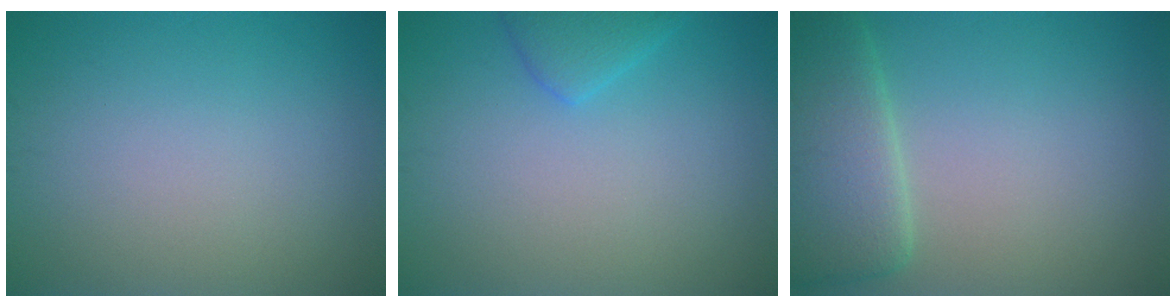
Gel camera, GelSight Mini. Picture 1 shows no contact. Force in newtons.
{"total": 2.0, "press": 1.9, "slide": 0.2}
{"total": 5.8, "press": 5.8, "slide": 0.1}